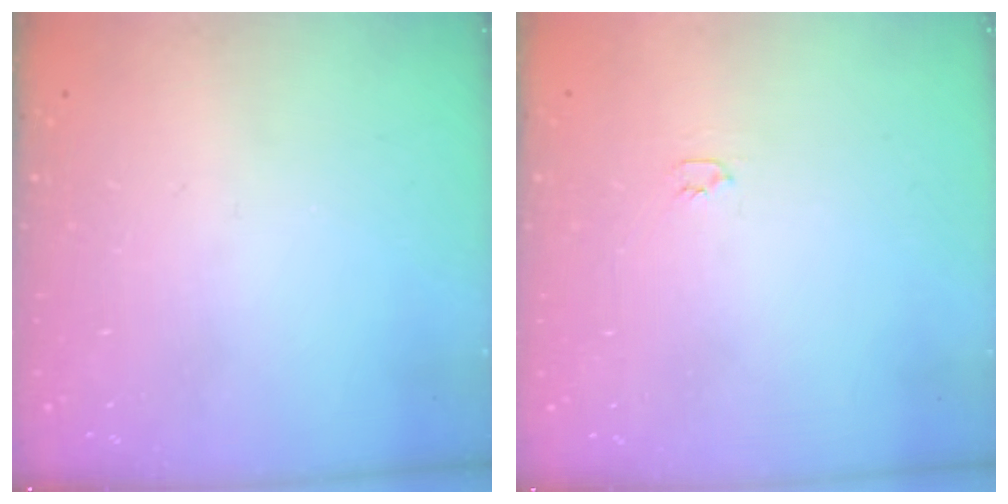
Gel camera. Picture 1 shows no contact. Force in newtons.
{"total": 2.0, "press": 2.0, "slide": 0.3}